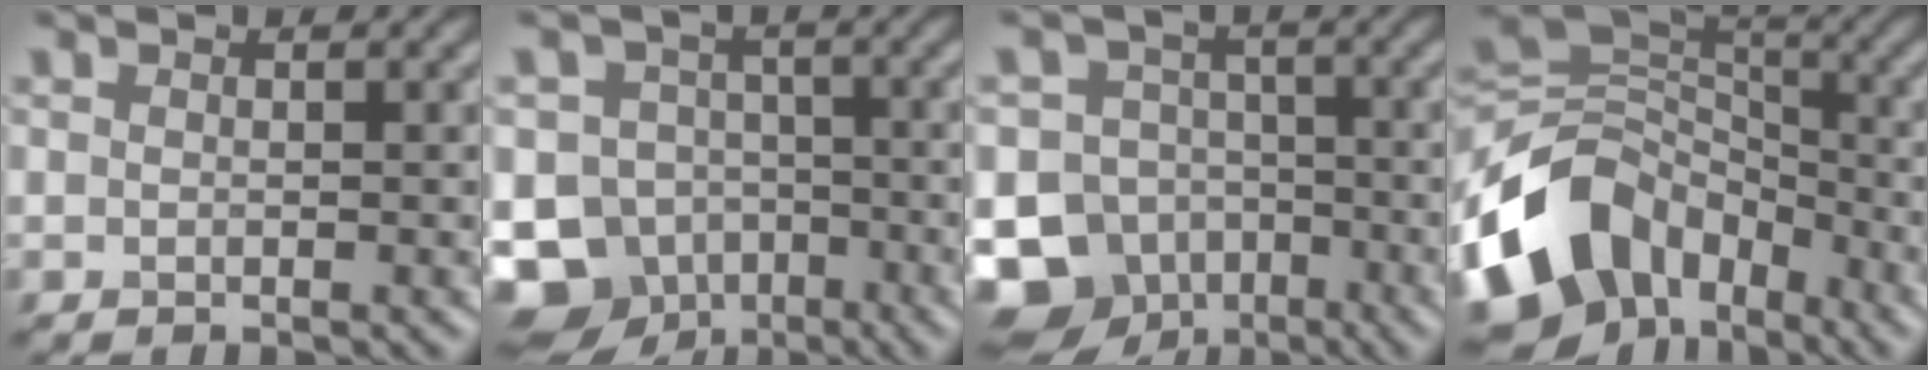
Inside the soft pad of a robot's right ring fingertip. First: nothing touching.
{"total": 10.9, "force": [-5.9, 8.8, 2.8], "torque": [-0.036, -0.023, -0.125]}
{"total": 13.4, "force": [-7.3, 10.8, 3.3], "torque": [-0.059, -0.039, -0.143]}
{"total": 12.8, "force": [-6.0, 9.1, 6.6], "torque": [-0.140, 0.009, -0.121]}